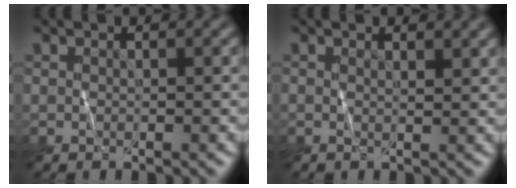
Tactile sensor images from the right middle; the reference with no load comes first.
{"total": 1.0, "force": [0.6, 0.3, 0.7], "torque": [-0.011, -0.001, 0.012]}